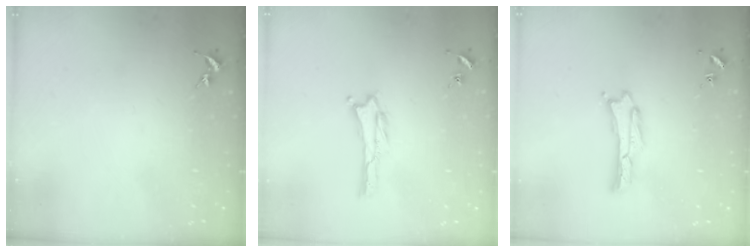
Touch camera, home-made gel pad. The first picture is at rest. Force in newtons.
{"total": 0.0}
{"total": 0.0}